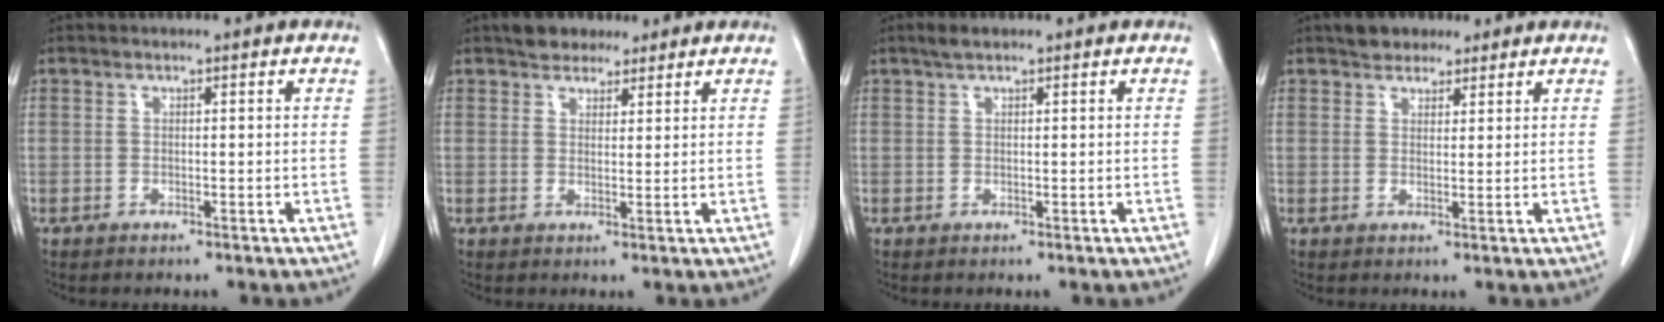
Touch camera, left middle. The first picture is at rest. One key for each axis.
{"total": 4.6, "fx": 3.6, "fy": 2.3, "fz": 1.5, "tx": -0.026, "ty": 0.013, "tz": 0.062}
{"total": 1.7, "fx": 1.3, "fy": 0.4, "fz": 1.0, "tx": -0.024, "ty": 0.010, "tz": 0.024}
{"total": 4.1, "fx": 3.1, "fy": 2.2, "fz": 1.3, "tx": -0.024, "ty": 0.013, "tz": 0.053}